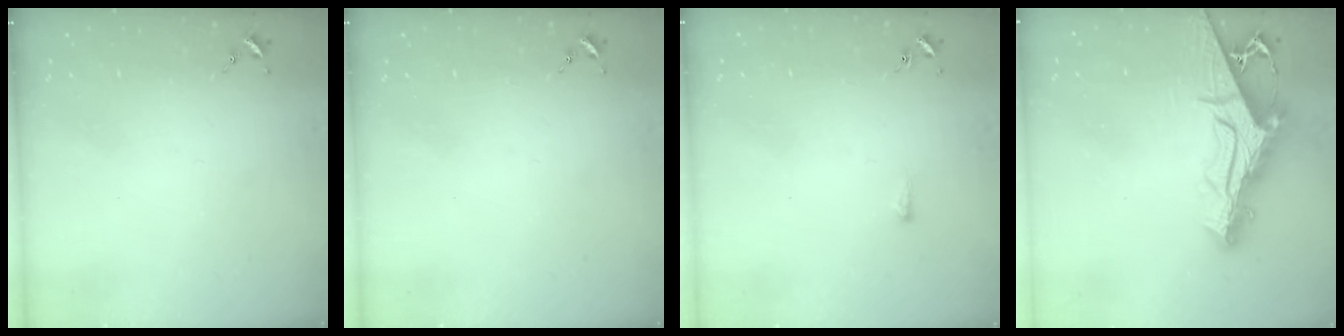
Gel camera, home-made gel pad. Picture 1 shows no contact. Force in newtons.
{"total": 0.0}
{"total": 3.4, "press": 3.4, "slide": 0.6}
{"total": 15.4, "press": 15.4, "slide": 1.5}